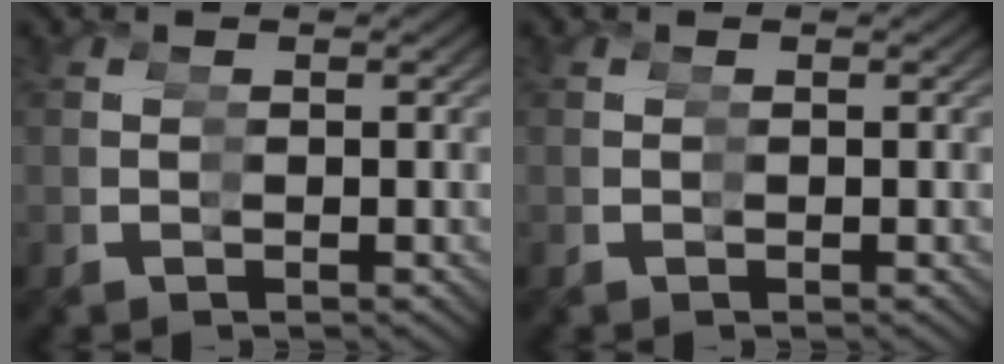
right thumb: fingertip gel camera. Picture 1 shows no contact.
{"total": 0.0}